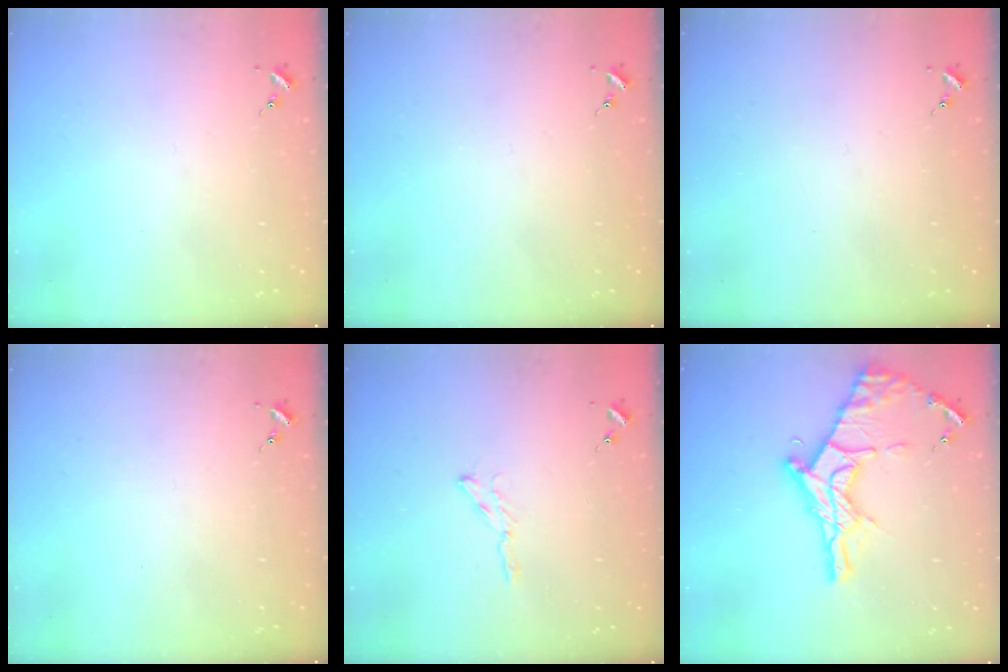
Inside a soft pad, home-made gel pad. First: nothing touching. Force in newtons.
{"total": 0.0}
{"total": 0.0}
{"total": 0.0}
{"total": 3.4, "press": 3.4, "slide": 0.4}
{"total": 20.3, "press": 20.2, "slide": 1.5}